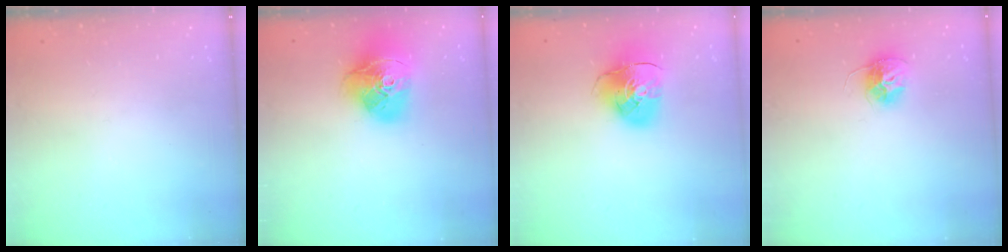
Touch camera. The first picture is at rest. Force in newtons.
{"total": 19.4, "press": 19.3, "slide": 2.3}
{"total": 10.6, "press": 10.5, "slide": 1.2}
{"total": 11.4, "press": 11.4, "slide": 0.9}